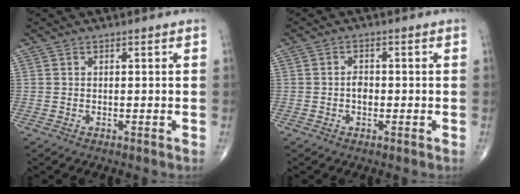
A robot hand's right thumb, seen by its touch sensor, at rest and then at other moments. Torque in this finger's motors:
{"motor_torque": [0.74, 0.56, 0.25, -0.36, 0.01]}